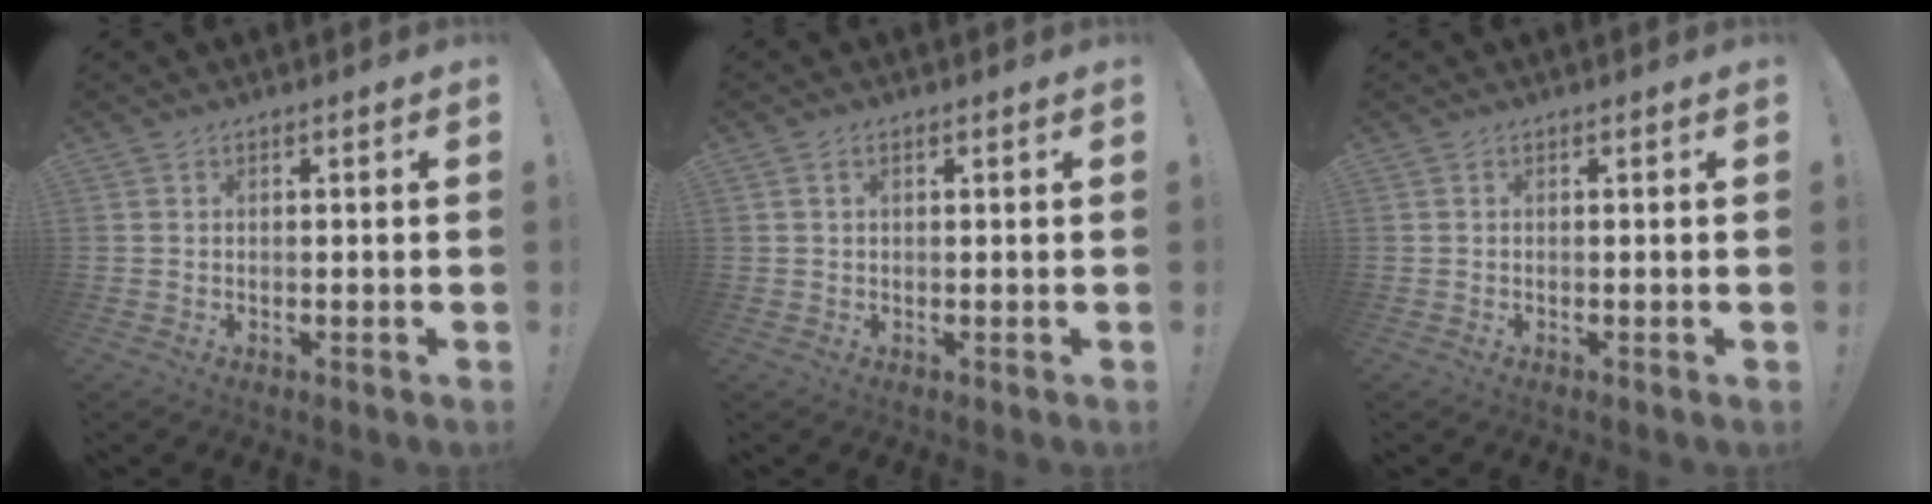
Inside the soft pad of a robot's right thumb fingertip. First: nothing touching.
{"total": 1.5, "force": [0.6, 0.9, 1.0], "torque": [-0.020, 0.005, 0.011]}
{"total": 0.0}